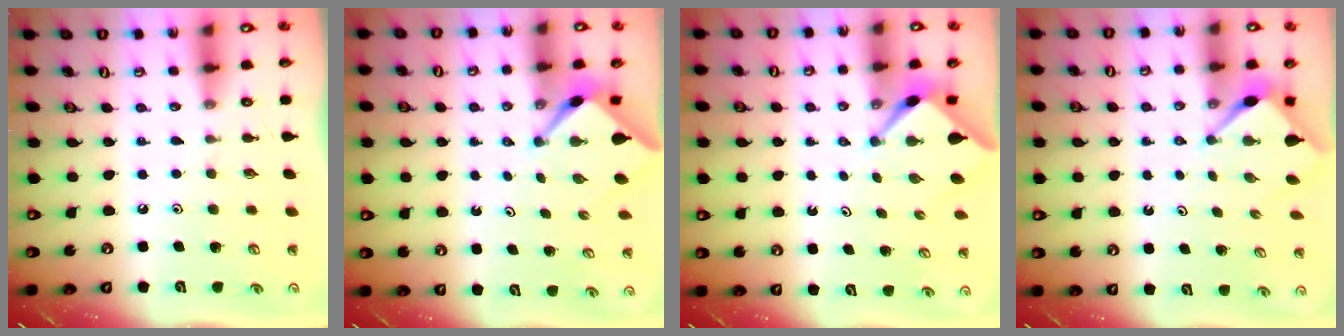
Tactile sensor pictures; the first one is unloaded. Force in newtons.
{"total": 2.5, "press": 2.5, "slide": 0.2}
{"total": 2.6, "press": 2.6, "slide": 0.3}
{"total": 2.9, "press": 2.8, "slide": 0.3}